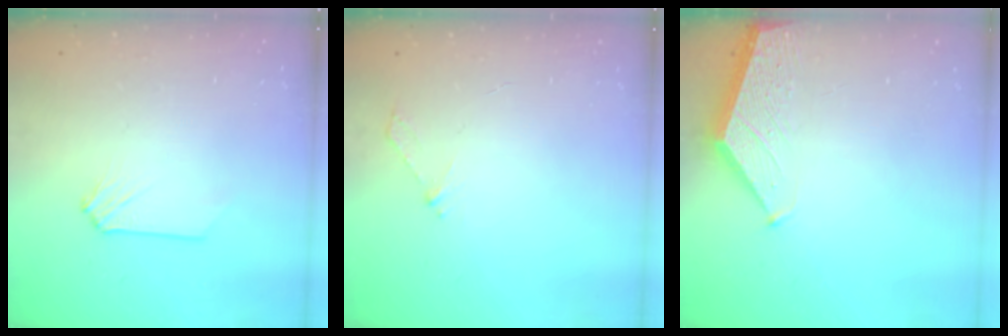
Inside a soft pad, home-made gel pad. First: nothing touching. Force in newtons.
{"total": 3.0, "press": 2.9, "slide": 0.4}
{"total": 1.8, "press": 1.8, "slide": 0.2}